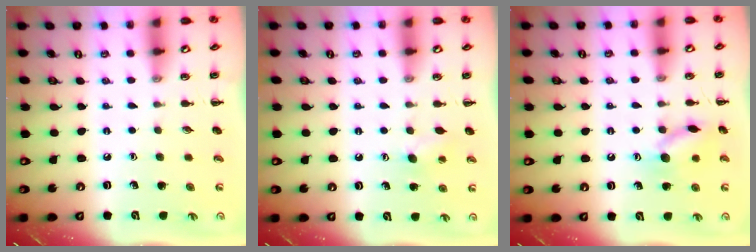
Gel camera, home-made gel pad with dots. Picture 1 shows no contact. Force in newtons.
{"total": 6.5, "press": 6.3, "slide": 1.5}
{"total": 10.9, "press": 10.8, "slide": 0.7}